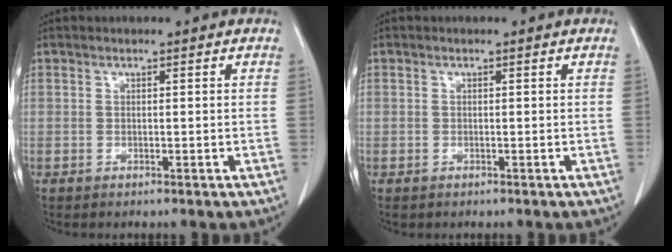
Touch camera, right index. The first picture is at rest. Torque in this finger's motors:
{"motor_torque": [-0.30, -0.16, -0.73, -0.13]}